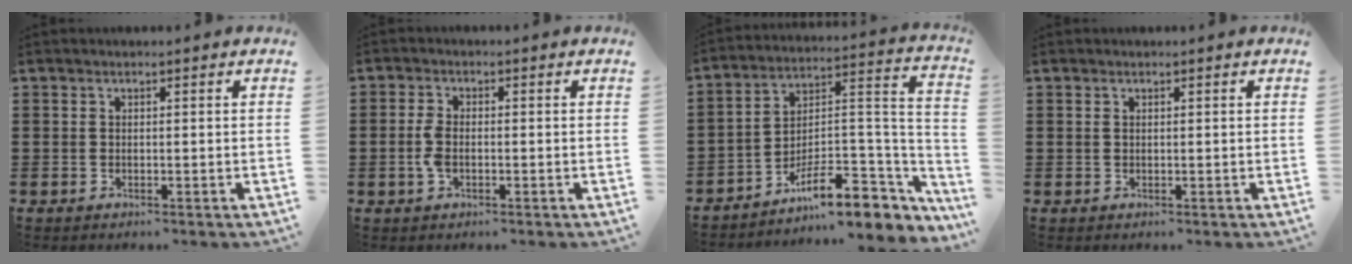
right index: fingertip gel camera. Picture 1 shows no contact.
{"total": 3.2, "force": [-0.6, 1.5, 2.8], "torque": [-0.074, -0.006, -0.018]}
{"total": 11.3, "force": [-8.3, 3.7, 6.8], "torque": [-0.092, 0.017, -0.151]}
{"total": 0.0}